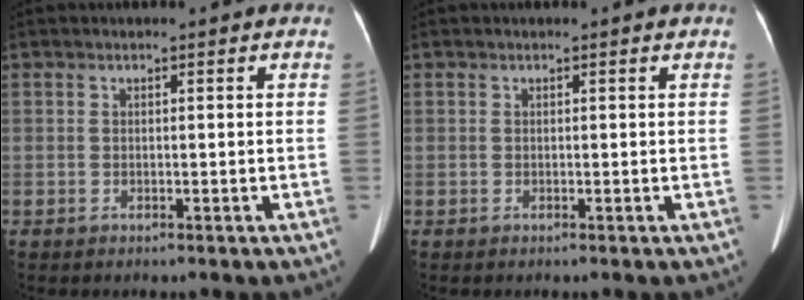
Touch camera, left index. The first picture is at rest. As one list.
[{"total": 0.9, "force": [0.7, 0.2, 0.5], "torque": [-0.001, -0.006, 0.003]}]